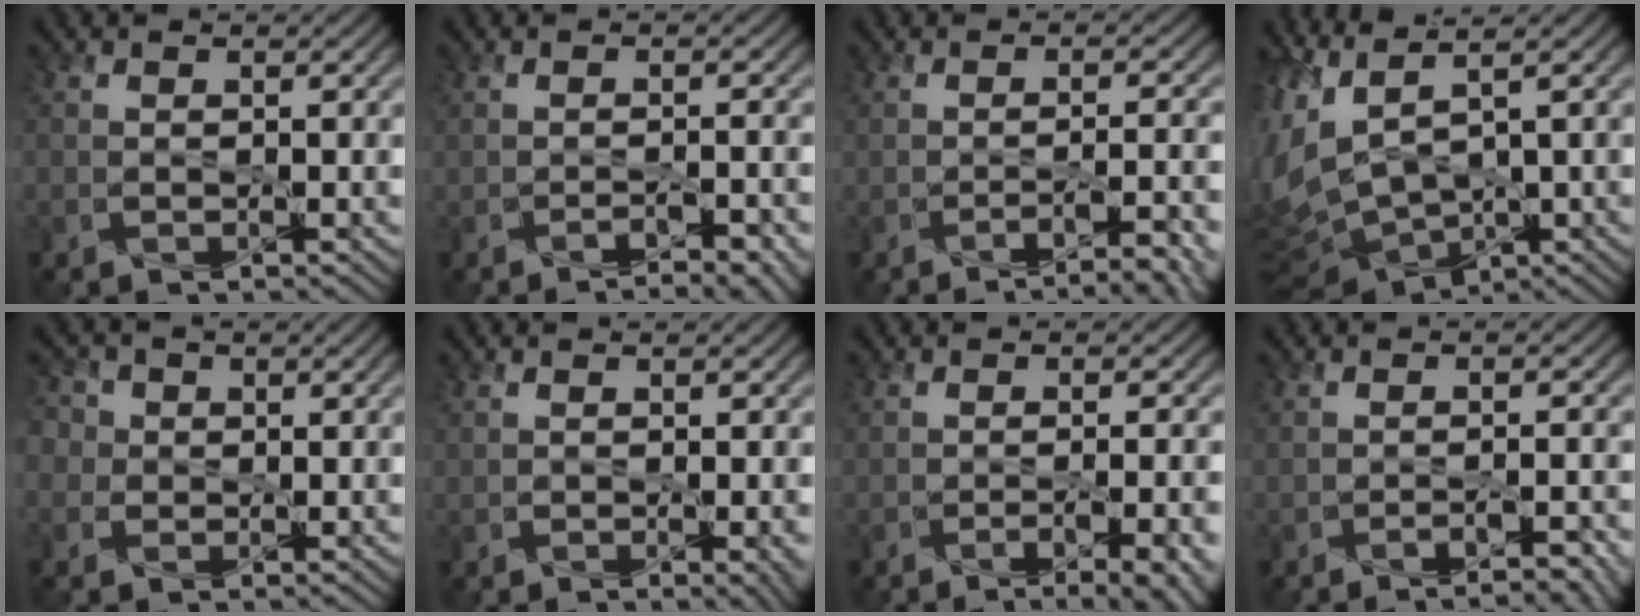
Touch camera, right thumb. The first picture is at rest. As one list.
[{"total": 4.4, "force": [-2.9, 0.9, 3.1], "torque": [-0.042, 0.004, -0.036]}, {"total": 6.7, "force": [-4.1, 1.6, 5.1], "torque": [-0.067, 0.001, -0.053]}, {"total": 10.1, "force": [1.7, 4.6, 8.8], "torque": [-0.249, -0.012, 0.063]}, {"total": 4.5, "force": [1.4, 3.9, 1.8], "torque": [-0.050, 0.016, -0.002]}, {"total": 1.8, "force": [-0.2, 0.4, 1.7], "torque": [-0.030, -0.003, 0.002]}, {"total": 7.9, "force": [-4.3, 2.4, 6.2], "torque": [-0.075, 0.000, -0.039]}, {"total": 3.6, "force": [-2.3, 0.7, 2.7], "torque": [-0.036, 0.004, -0.029]}]